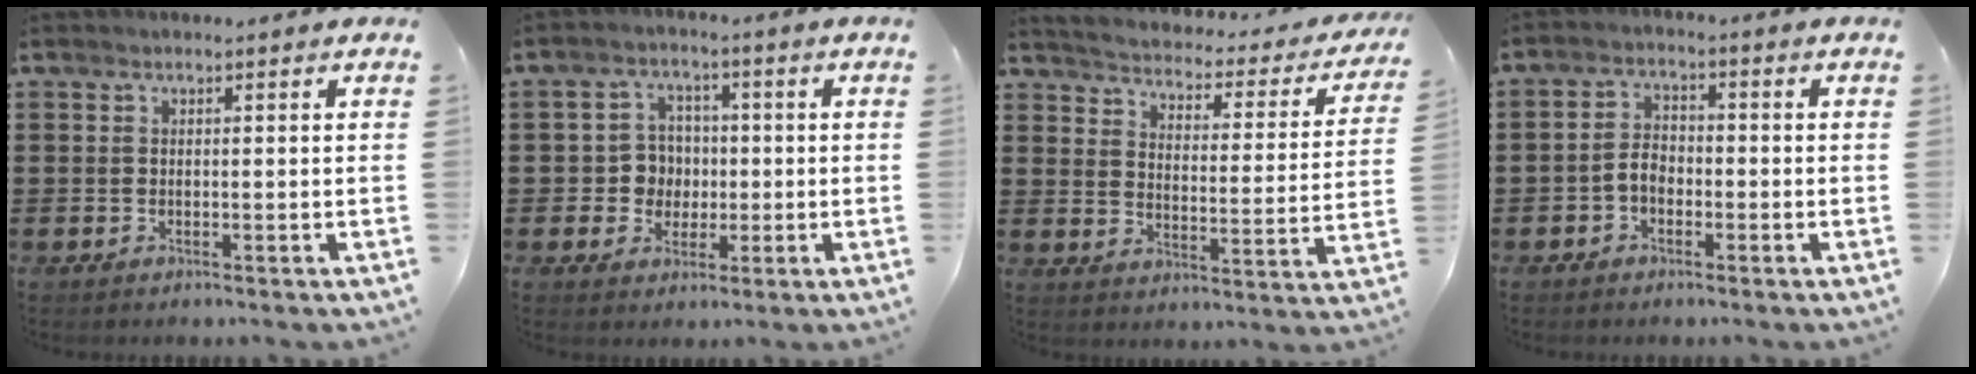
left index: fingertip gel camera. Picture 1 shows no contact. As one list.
[{"total": 5.5, "force": [-0.1, 5.2, 1.8], "torque": [-0.046, 0.013, -0.005]}, {"total": 2.0, "force": [2.0, 0.1, 0.0], "torque": [-0.023, -0.029, 0.022]}, {"total": 3.2, "force": [-1.2, 2.1, 2.1], "torque": [-0.056, 0.001, -0.029]}]